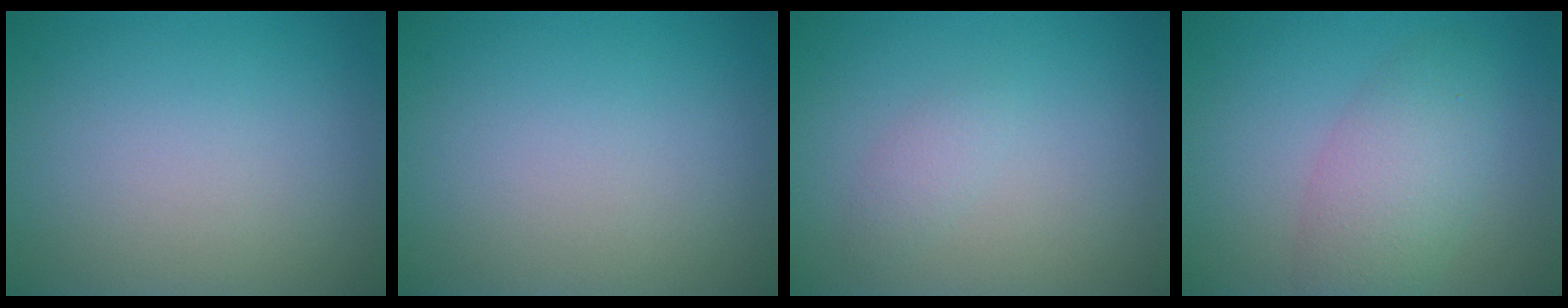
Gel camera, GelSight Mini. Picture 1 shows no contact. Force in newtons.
{"total": 0.0}
{"total": 1.1, "press": 1.1, "slide": 0.0}
{"total": 4.6, "press": 4.6, "slide": 0.3}